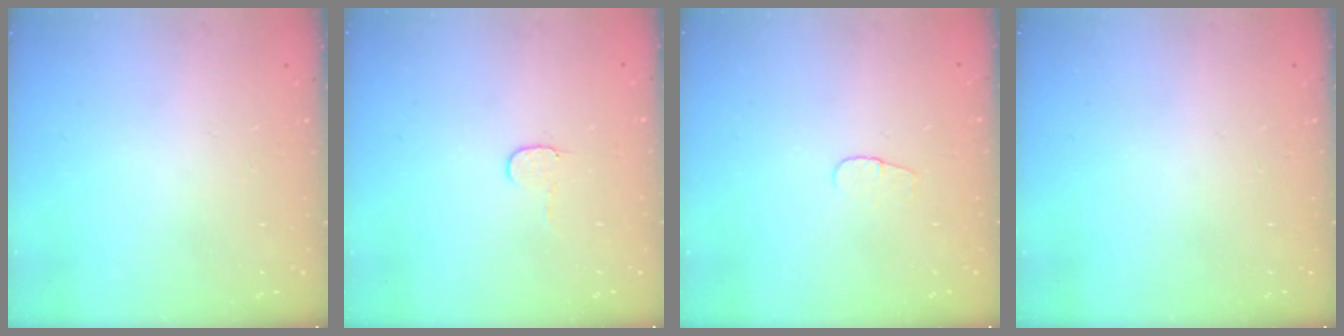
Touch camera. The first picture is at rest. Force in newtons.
{"total": 3.6, "press": 3.6, "slide": 0.4}
{"total": 3.6, "press": 3.6, "slide": 0.4}
{"total": 0.0}